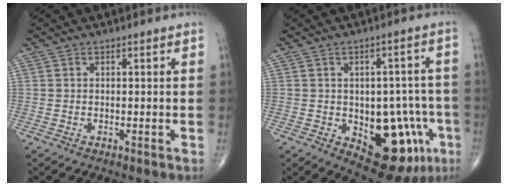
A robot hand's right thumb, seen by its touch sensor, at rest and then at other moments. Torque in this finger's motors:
{"motor_torque": [2.26, 1.70, 0.76, -0.88, 0.27]}